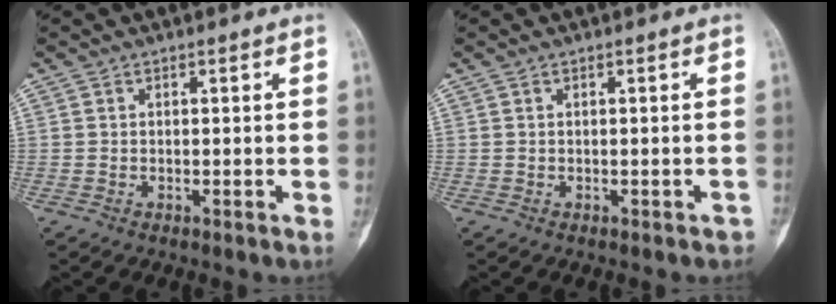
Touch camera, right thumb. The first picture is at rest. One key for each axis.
{"total": 0.7, "fx": -0.4, "fy": 0.4, "fz": 0.5, "tx": -0.009, "ty": 0.008, "tz": 0.000}